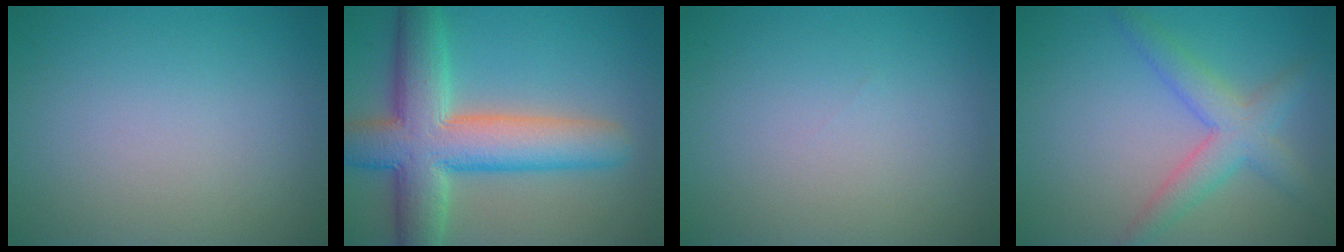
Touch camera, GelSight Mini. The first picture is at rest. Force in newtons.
{"total": 10.0, "press": 10.0, "slide": 0.6}
{"total": 0.0}
{"total": 4.0, "press": 4.0, "slide": 0.2}